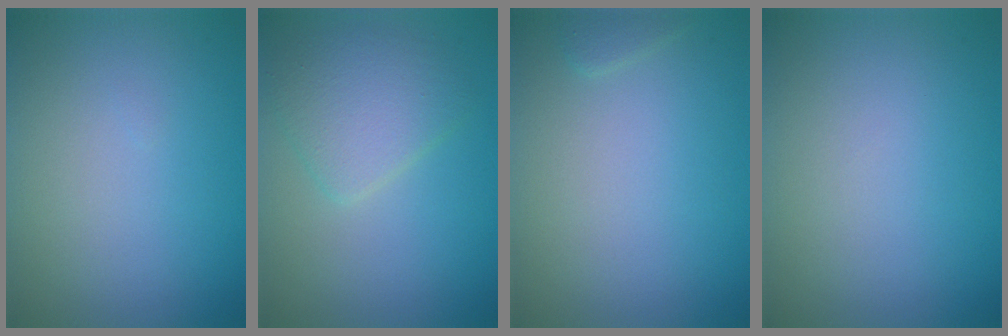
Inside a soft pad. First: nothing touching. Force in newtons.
{"total": 3.6, "press": 3.6, "slide": 0.2}
{"total": 0.6, "press": 0.6, "slide": 0.1}
{"total": 0.0}